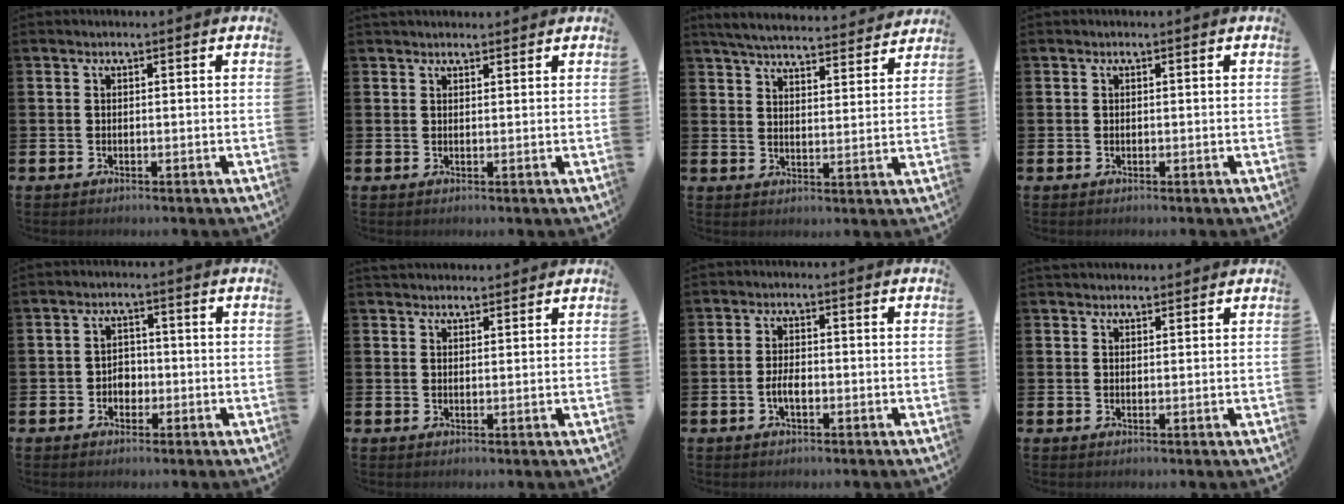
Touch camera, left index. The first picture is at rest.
{"total": 1.4, "force": [1.3, 0.4, 0.2], "torque": [0.005, -0.001, 0.022]}
{"total": 5.8, "force": [5.7, 0.7, 1.1], "torque": [-0.041, -0.040, 0.099]}
{"total": 0.0}
{"total": 2.6, "force": [-0.8, 2.2, 1.1], "torque": [-0.010, 0.001, -0.023]}
{"total": 2.3, "force": [2.2, 0.6, 0.0], "torque": [0.005, -0.010, 0.039]}
{"total": 2.5, "force": [-0.6, 1.2, 2.1], "torque": [-0.026, -0.003, -0.015]}
{"total": 1.6, "force": [1.6, 0.4, 0.1], "torque": [0.006, -0.005, 0.027]}